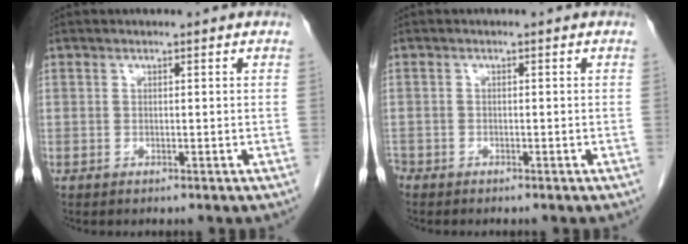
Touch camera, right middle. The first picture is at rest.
{"total": 1.6, "force": [-1.4, 0.7, 0.3], "torque": [-0.009, -0.002, -0.025]}